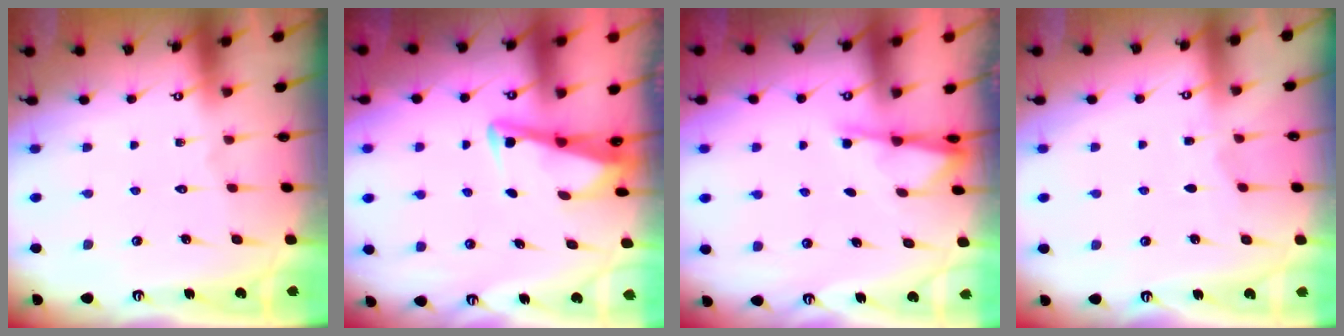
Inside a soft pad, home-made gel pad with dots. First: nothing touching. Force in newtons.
{"total": 3.4, "press": 3.4, "slide": 0.4}
{"total": 2.3, "press": 2.2, "slide": 0.3}
{"total": 2.9, "press": 2.9, "slide": 0.3}